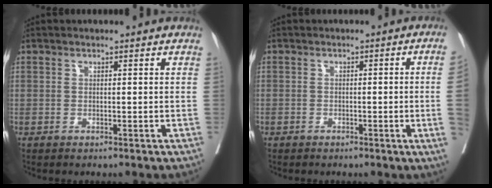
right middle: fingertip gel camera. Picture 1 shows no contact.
{"total": 4.9, "force": [-1.0, -1.4, 4.5], "torque": [-0.056, -0.006, -0.012]}